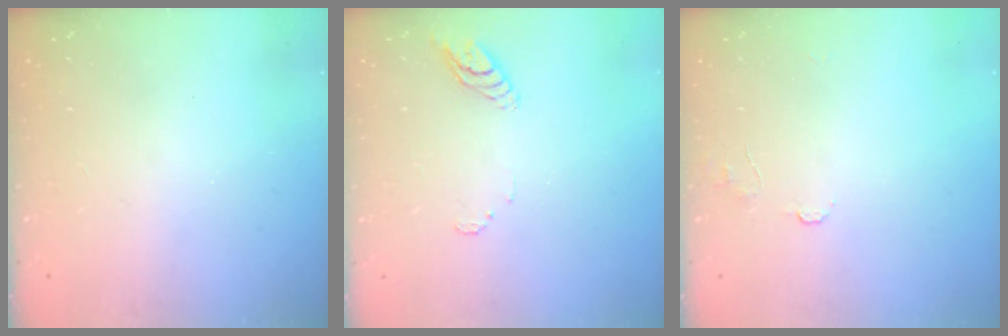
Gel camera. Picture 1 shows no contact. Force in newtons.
{"total": 5.8, "press": 5.8, "slide": 0.3}
{"total": 5.9, "press": 5.9, "slide": 0.6}